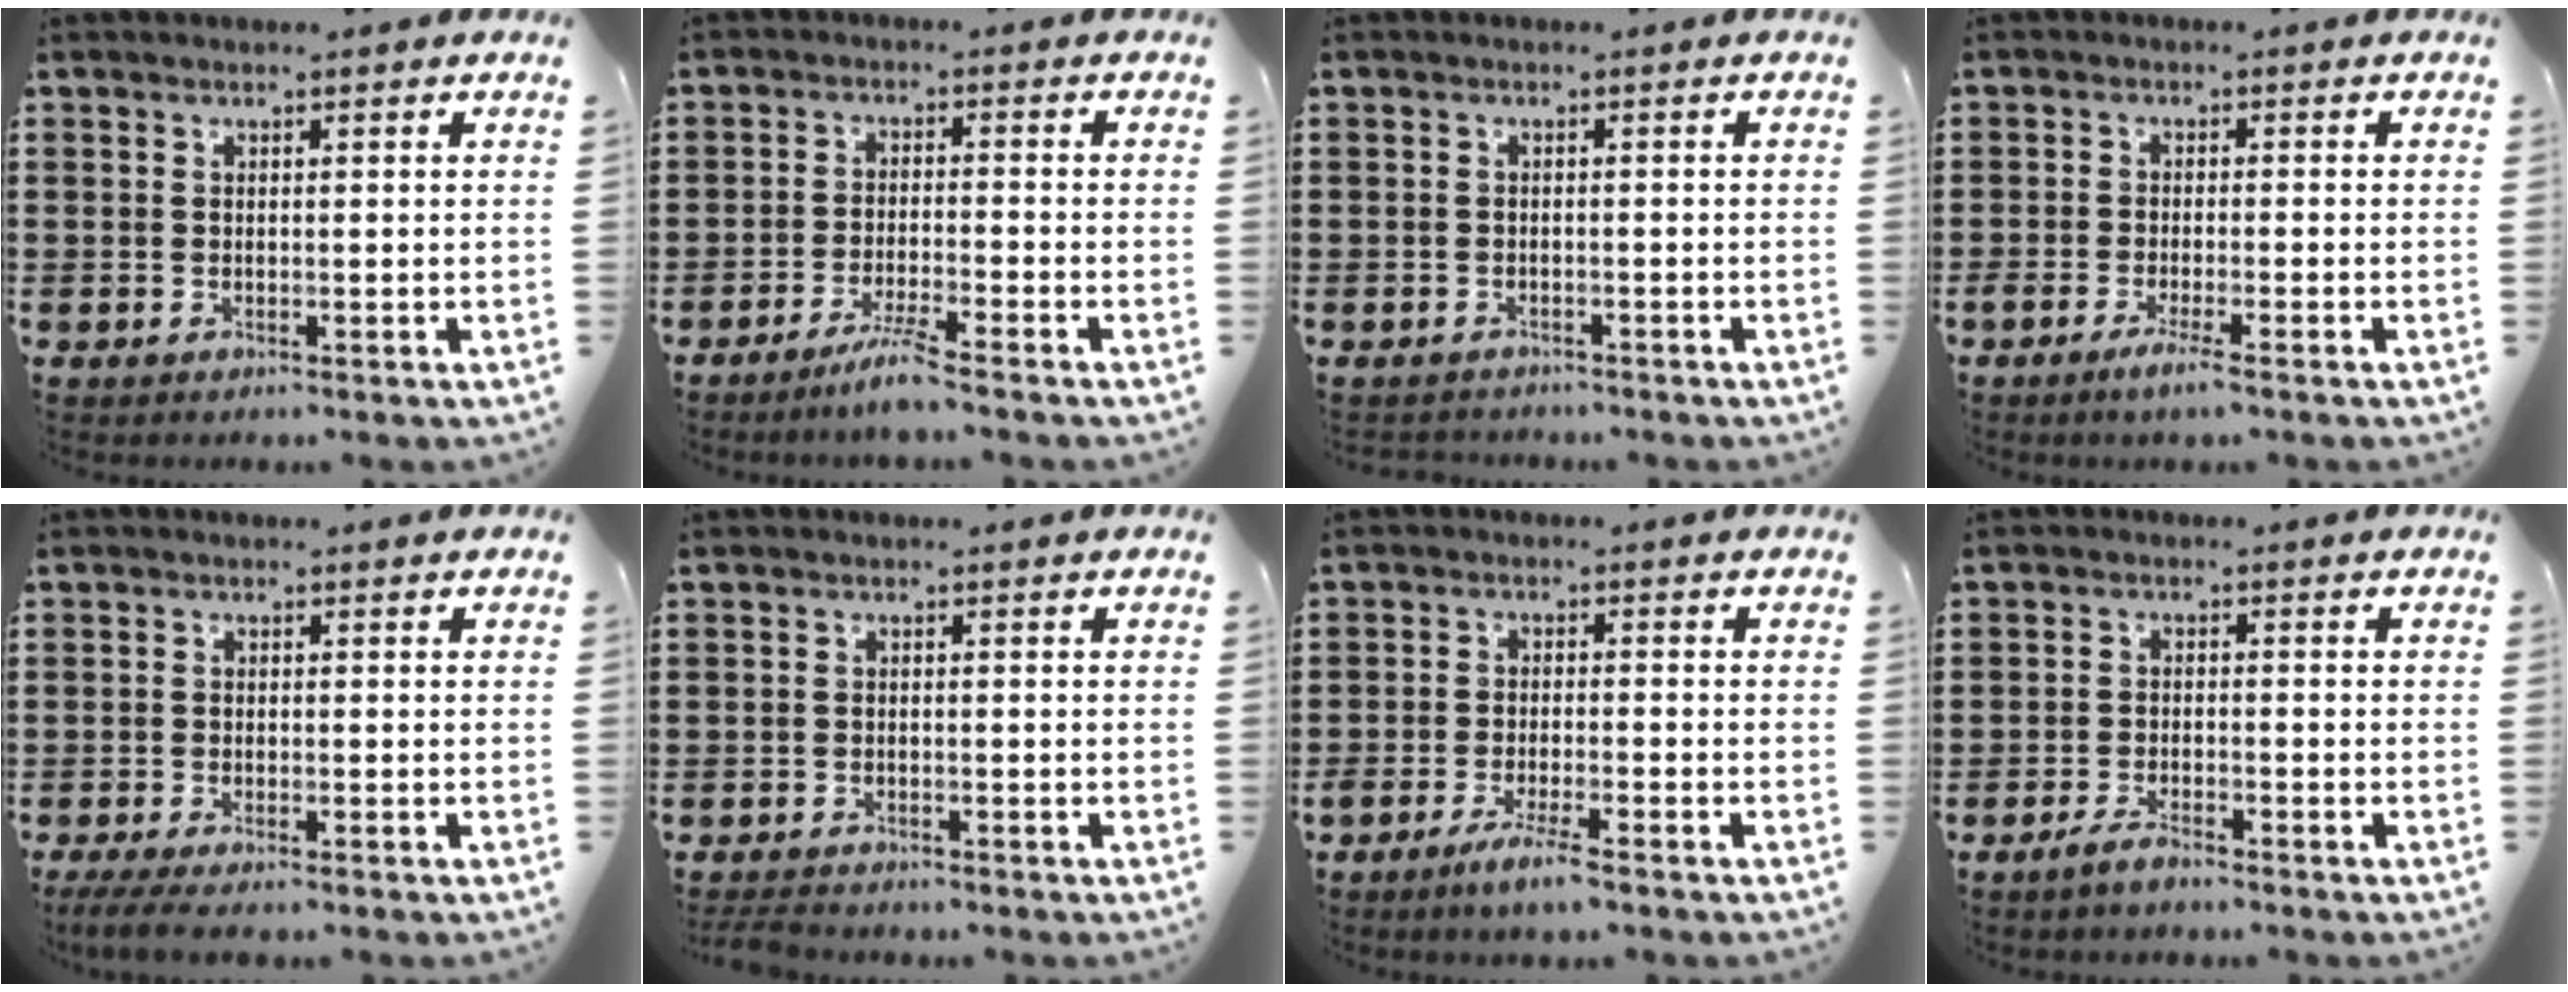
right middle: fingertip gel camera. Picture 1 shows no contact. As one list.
[{"total": 4.1, "force": [-3.3, -0.3, 2.3], "torque": [-0.051, -0.007, -0.064]}, {"total": 1.1, "force": [-1.1, 0.1, -0.1], "torque": [-0.004, -0.001, -0.024]}, {"total": 2.6, "force": [-1.6, 0.0, 2.1], "torque": [-0.048, -0.007, -0.034]}, {"total": 2.2, "force": [-2.0, 0.0, 1.0], "torque": [-0.026, -0.006, -0.041]}, {"total": 2.0, "force": [-1.9, 0.3, 0.3], "torque": [-0.018, -0.004, -0.042]}, {"total": 3.6, "force": [-2.7, 0.0, 2.5], "torque": [-0.053, -0.009, -0.051]}, {"total": 2.4, "force": [-2.0, 0.3, 1.3], "torque": [-0.030, -0.001, -0.039]}]